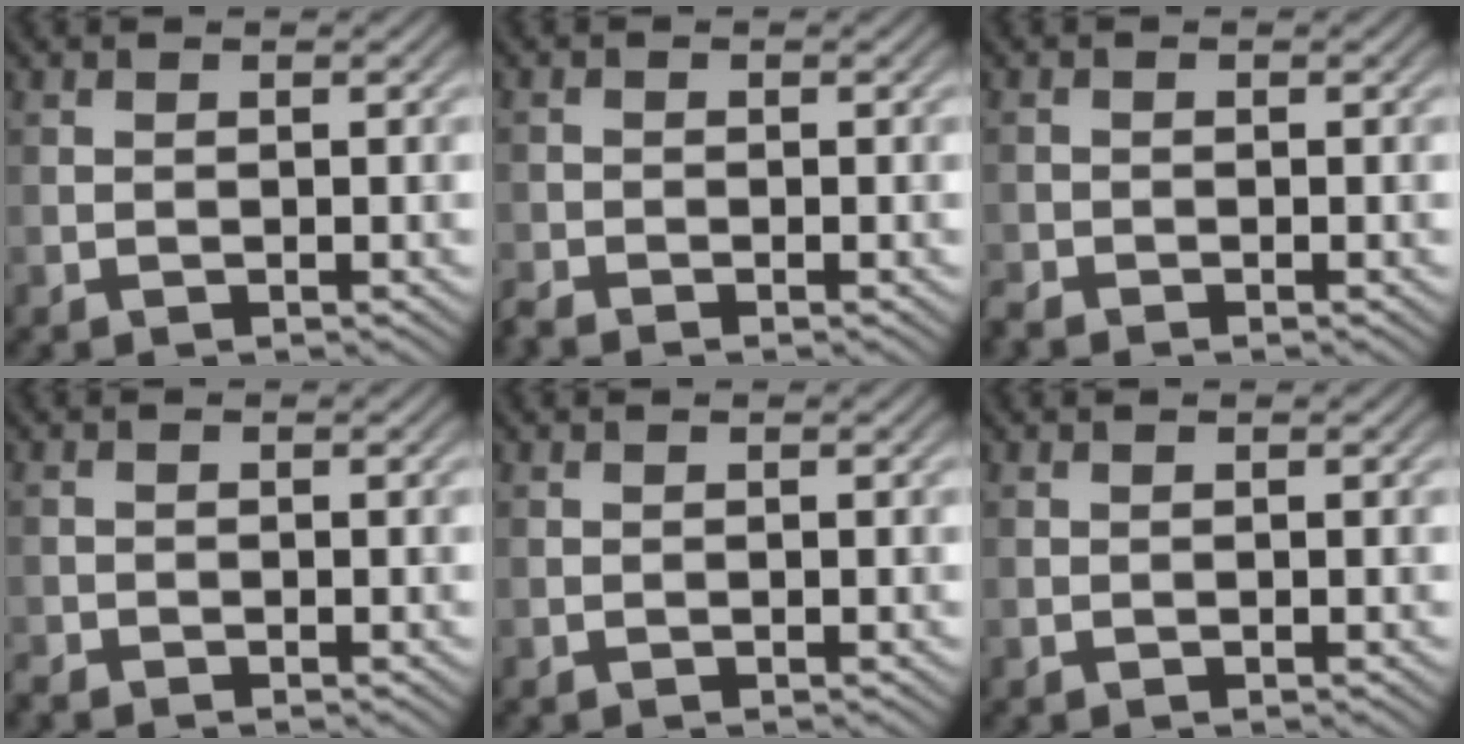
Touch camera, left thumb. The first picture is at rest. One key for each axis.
{"total": 1.7, "fx": -1.6, "fy": 0.4, "fz": 0.4, "tx": -0.013, "ty": -0.008, "tz": -0.041}
{"total": 1.6, "fx": -1.5, "fy": 0.5, "fz": 0.3, "tx": -0.010, "ty": -0.007, "tz": -0.038}
{"total": 1.3, "fx": -1.2, "fy": 0.6, "fz": 0.2, "tx": -0.008, "ty": -0.005, "tz": -0.030}
{"total": 0.0}
{"total": 0.0}